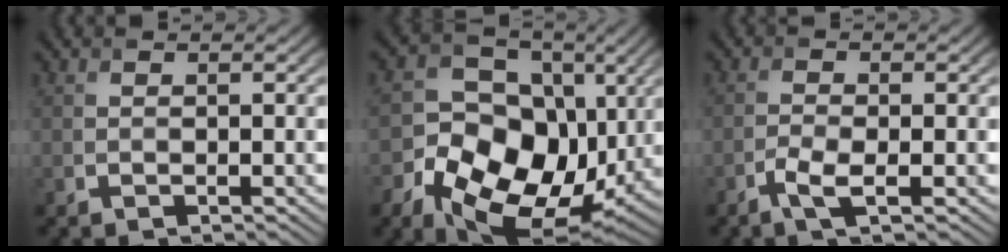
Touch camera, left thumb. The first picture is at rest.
{"total": 15.0, "force": [-3.7, 11.4, 9.0], "torque": [-0.176, -0.044, -0.056]}
{"total": 2.6, "force": [-1.4, 0.7, 2.1], "torque": [-0.051, 0.001, -0.032]}